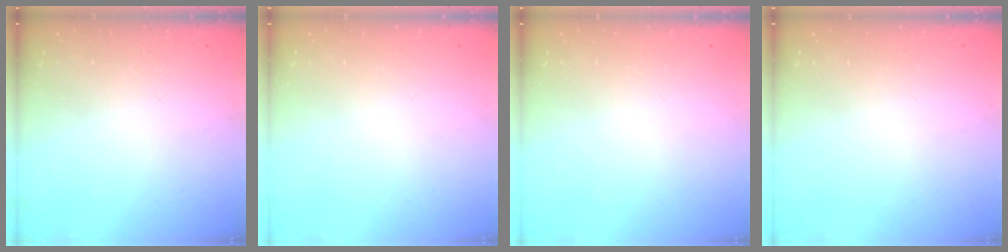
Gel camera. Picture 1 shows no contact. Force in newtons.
{"total": 0.0}
{"total": 0.0}
{"total": 0.0}